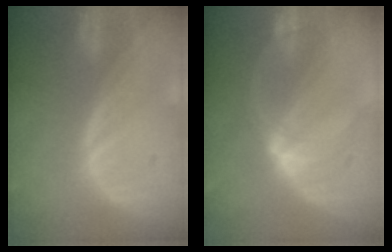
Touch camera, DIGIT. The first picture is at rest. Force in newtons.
{"total": 5.3, "press": 5.0, "slide": 1.8}